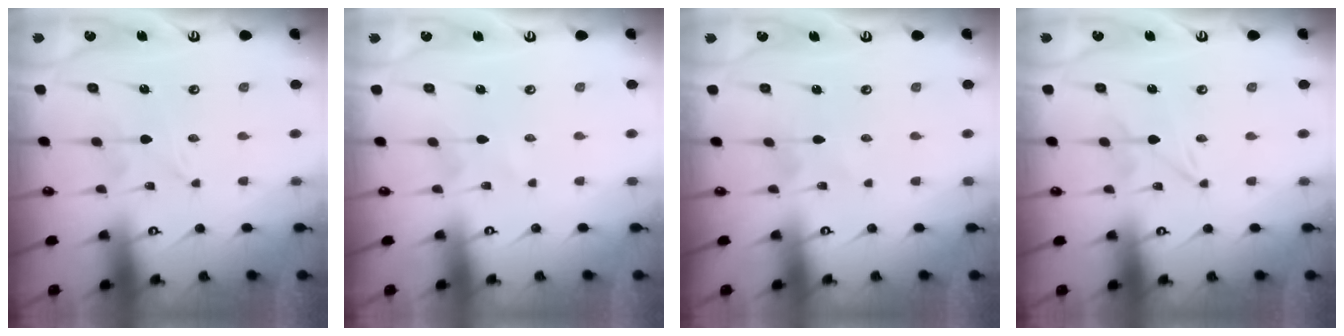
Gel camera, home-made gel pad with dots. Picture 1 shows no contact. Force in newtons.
{"total": 1.2, "press": 1.2, "slide": 0.2}
{"total": 2.6, "press": 2.6, "slide": 0.3}
{"total": 0.0}